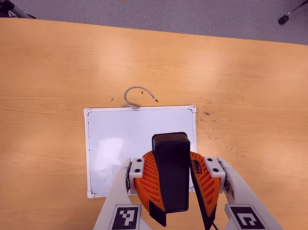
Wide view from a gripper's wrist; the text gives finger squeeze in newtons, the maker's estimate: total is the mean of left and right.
{"total": 11.0, "left": 10.7, "right": 11.3}